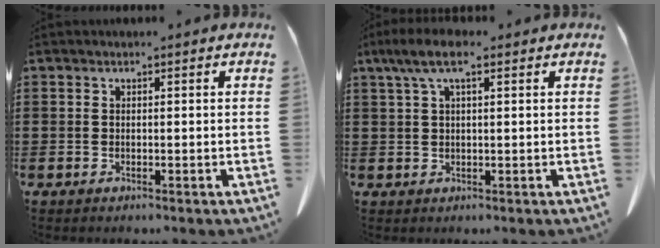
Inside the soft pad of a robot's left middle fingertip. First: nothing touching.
{"total": 5.2, "force": [2.4, 1.3, 4.4], "torque": [-0.090, 0.008, 0.041]}